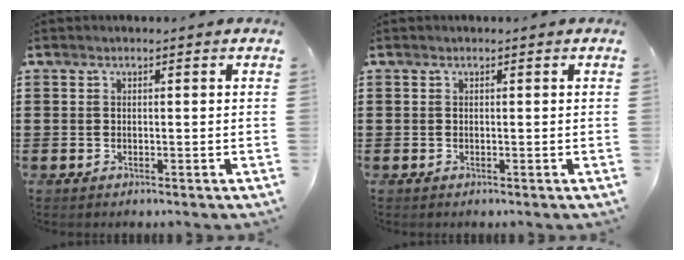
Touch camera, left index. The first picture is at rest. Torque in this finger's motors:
{"motor_torque": [0.00, 0.00, 0.00, 0.00]}